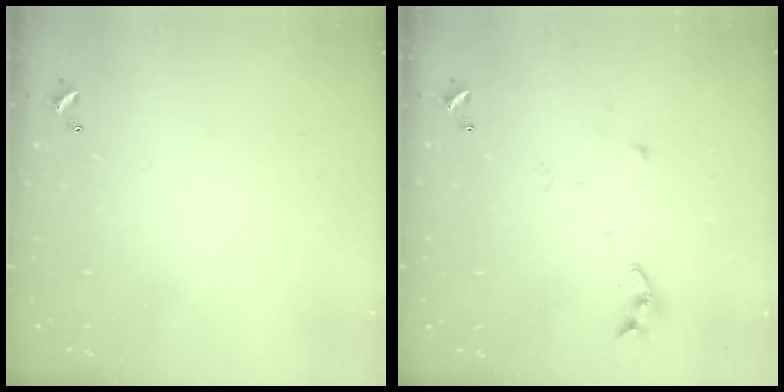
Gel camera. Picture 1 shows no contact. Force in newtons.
{"total": 4.9, "press": 4.8, "slide": 0.5}